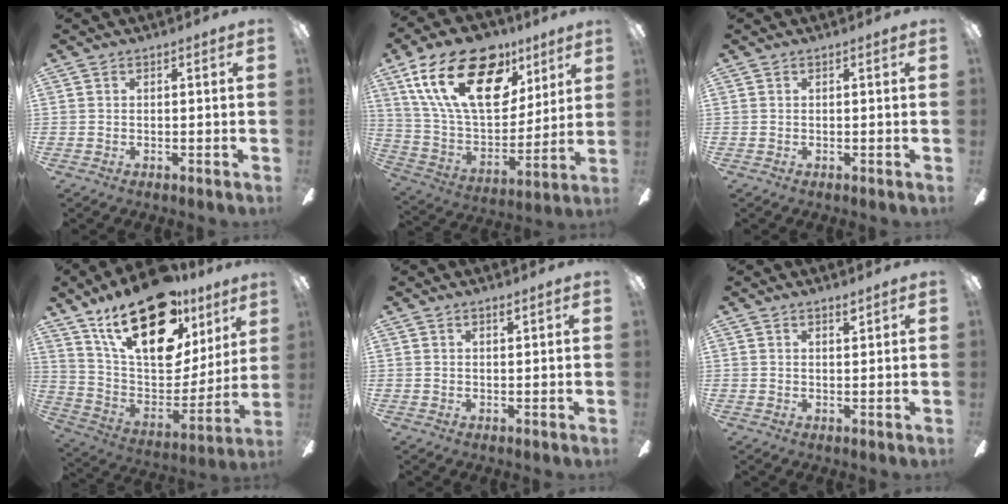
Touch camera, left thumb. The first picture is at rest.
{"total": 26.2, "force": [12.8, 14.9, 17.5], "torque": [-0.323, -0.061, 0.229]}
{"total": 0.0}
{"total": 26.7, "force": [16.5, 12.6, 16.8], "torque": [-0.280, -0.097, 0.293]}
{"total": 1.0, "force": [1.0, 0.0, 0.0], "torque": [-0.002, -0.002, 0.018]}
{"total": 2.1, "force": [1.8, 1.0, 0.5], "torque": [0.005, -0.009, 0.029]}